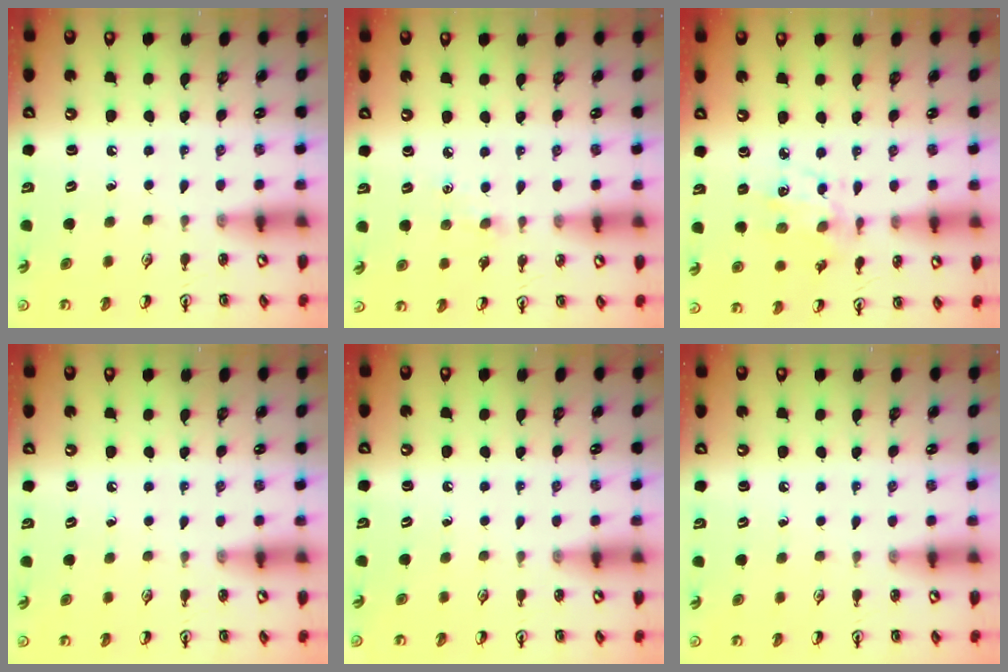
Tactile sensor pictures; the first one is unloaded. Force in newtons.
{"total": 2.8, "press": 2.7, "slide": 0.5}
{"total": 5.3, "press": 5.3, "slide": 0.5}
{"total": 0.0}
{"total": 0.0}
{"total": 0.0}